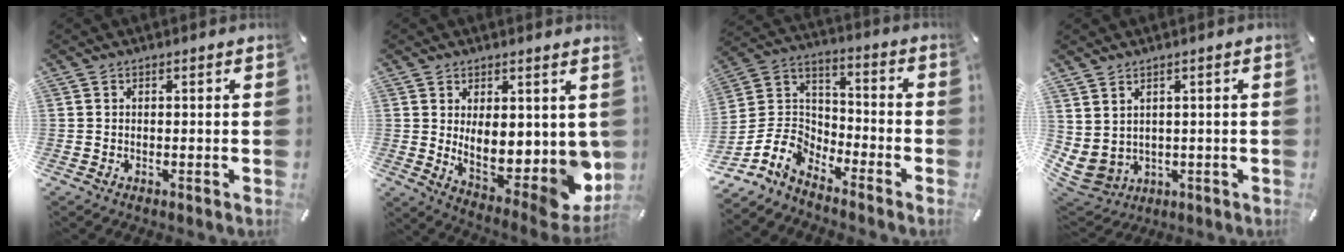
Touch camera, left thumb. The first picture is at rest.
{"total": 11.8, "force": [2.0, 6.2, 9.8], "torque": [-0.107, -0.059, 0.050]}
{"total": 9.2, "force": [-7.2, 5.3, 2.1], "torque": [-0.063, 0.019, -0.142]}
{"total": 4.7, "force": [1.3, 4.3, 1.6], "torque": [-0.065, -0.017, 0.023]}